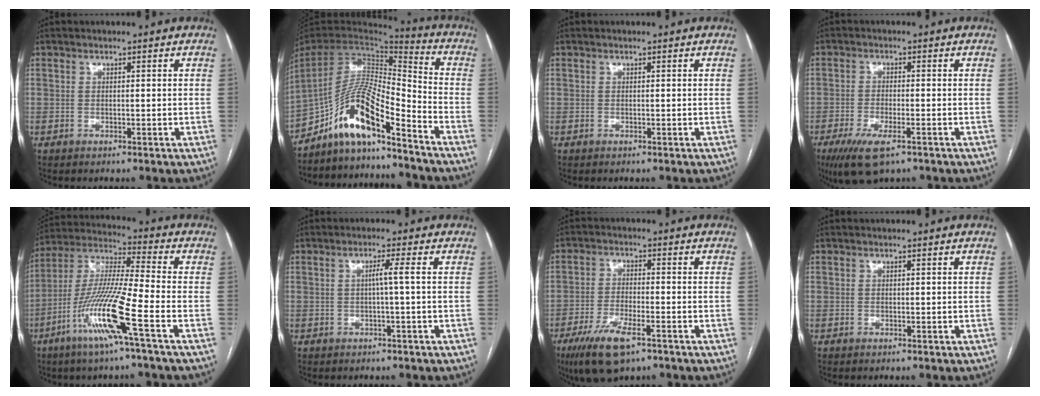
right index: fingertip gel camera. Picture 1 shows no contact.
{"total": 13.1, "force": [-10.3, 1.4, 8.0], "torque": [-0.152, 0.021, -0.185]}
{"total": 0.0}
{"total": 7.3, "force": [-4.3, 2.2, 5.5], "torque": [-0.104, -0.016, -0.068]}
{"total": 14.4, "force": [-6.4, -0.7, 12.9], "torque": [-0.266, -0.014, -0.128]}
{"total": 2.0, "force": [-0.1, -0.8, 1.8], "torque": [-0.031, 0.002, -0.001]}
{"total": 9.0, "force": [-5.3, 2.5, 6.8], "torque": [-0.135, -0.017, -0.088]}
{"total": 0.0}